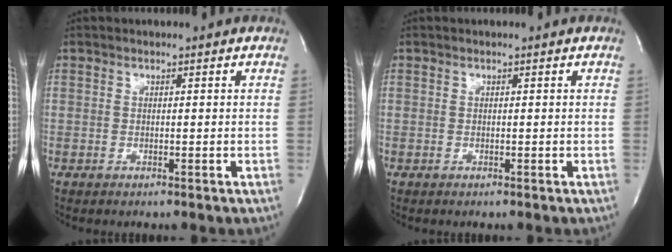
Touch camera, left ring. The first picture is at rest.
{"total": 0.0}